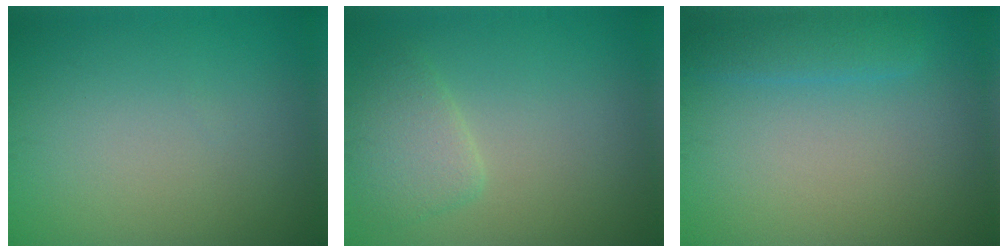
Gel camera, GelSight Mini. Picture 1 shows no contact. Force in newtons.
{"total": 2.5, "press": 2.5, "slide": 0.2}
{"total": 2.1, "press": 2.1, "slide": 0.1}